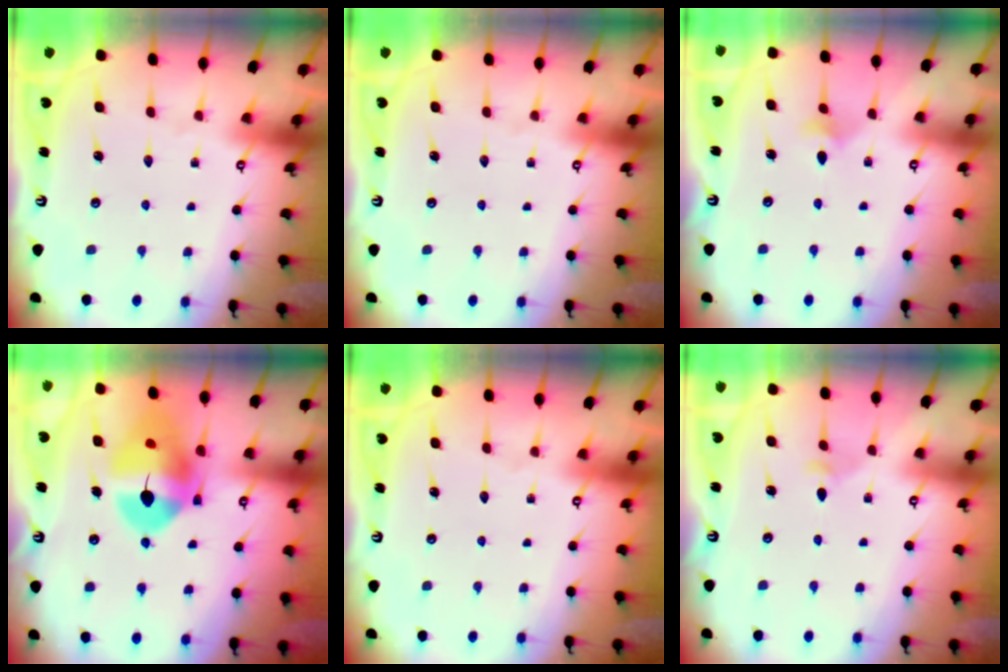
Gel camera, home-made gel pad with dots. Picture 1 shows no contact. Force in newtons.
{"total": 0.0}
{"total": 4.1, "press": 4.0, "slide": 0.8}
{"total": 15.2, "press": 15.1, "slide": 2.1}
{"total": 0.0}
{"total": 2.5, "press": 2.4, "slide": 0.6}